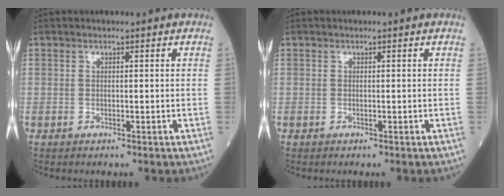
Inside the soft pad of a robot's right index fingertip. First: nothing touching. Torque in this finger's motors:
{"motor_torque": [0.03, 0.02, 0.00, -0.01]}